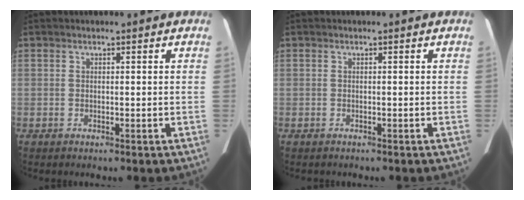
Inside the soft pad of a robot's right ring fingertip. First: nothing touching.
{"total": 0.5, "force": [-0.4, 0.2, 0.2], "torque": [-0.010, 0.000, -0.005]}